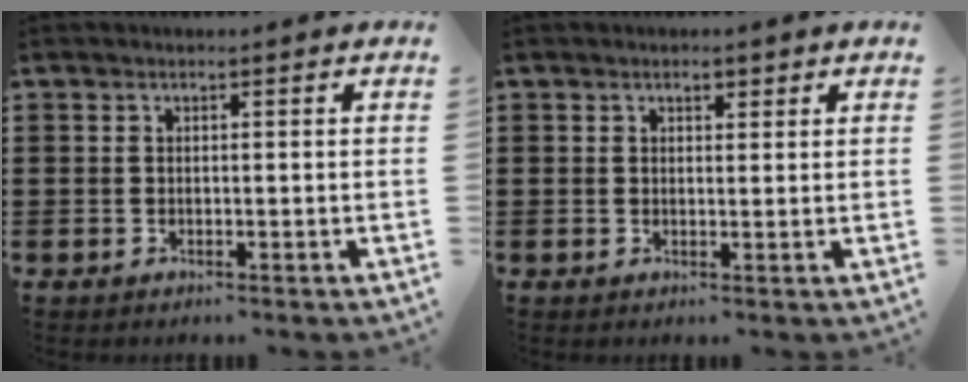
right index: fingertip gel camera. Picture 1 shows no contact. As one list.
[{"total": 1.3, "force": [0.8, 0.6, 0.8], "torque": [-0.009, 0.000, 0.012]}]